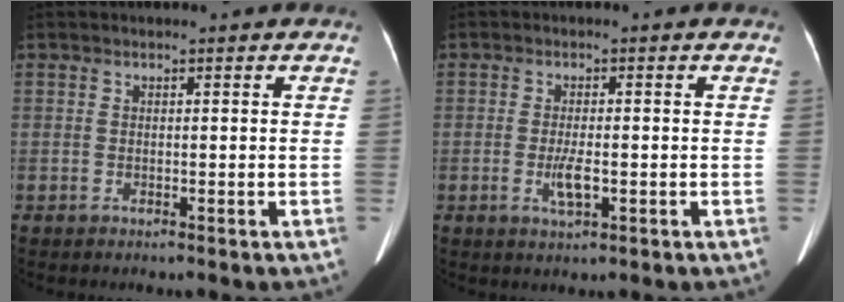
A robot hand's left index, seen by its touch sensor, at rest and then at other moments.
{"total": 3.1, "force": [-0.8, 0.7, 2.9], "torque": [-0.059, -0.003, -0.012]}